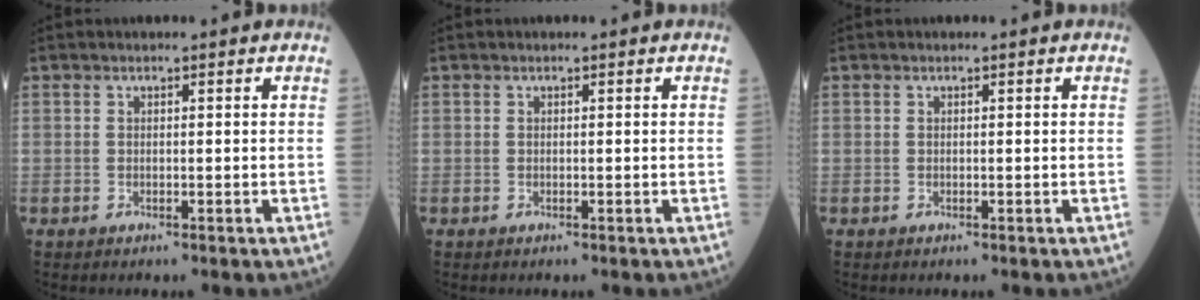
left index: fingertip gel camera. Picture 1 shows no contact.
{"total": 0.0}
{"total": 0.0}